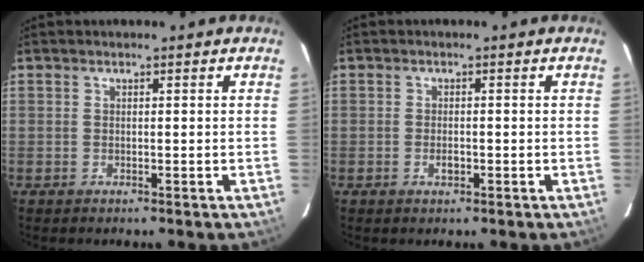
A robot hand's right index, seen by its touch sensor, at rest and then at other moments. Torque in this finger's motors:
{"motor_torque": [-0.08, 0.00, -0.03, 0.02]}